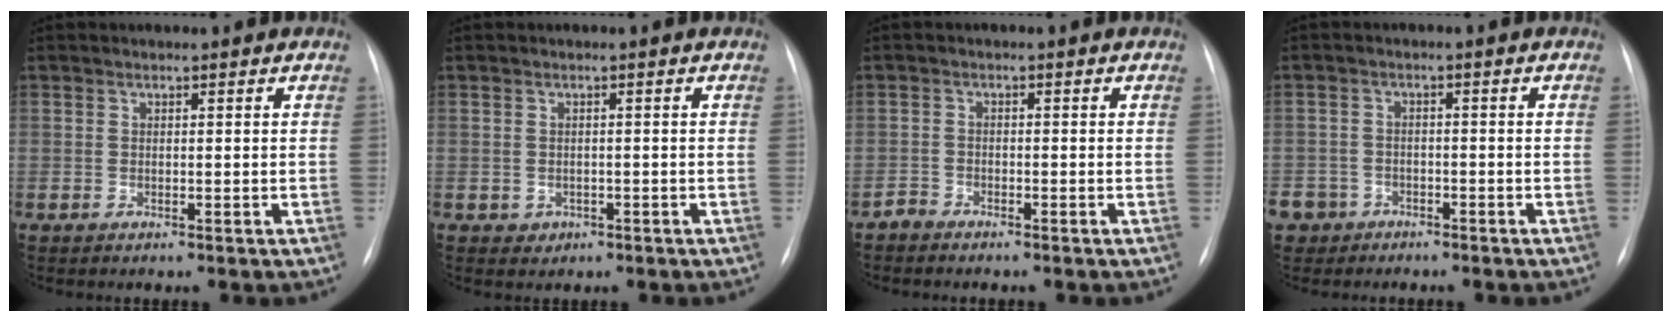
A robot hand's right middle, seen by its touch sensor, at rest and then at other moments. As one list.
[{"total": 1.5, "force": [-0.6, 1.3, 0.3], "torque": [-0.004, 0.003, -0.003]}, {"total": 1.3, "force": [-1.3, 0.3, -0.2], "torque": [0.002, -0.003, -0.025]}, {"total": 6.6, "force": [-4.3, 4.9, 0.3], "torque": [-0.022, 0.001, -0.075]}]